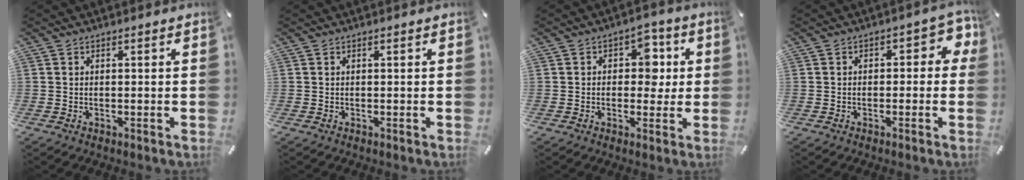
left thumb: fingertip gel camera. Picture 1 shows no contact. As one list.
[{"total": 0.0}, {"total": 7.4, "force": [0.7, 5.7, 4.7], "torque": [-0.053, 0.002, 0.004]}, {"total": 4.8, "force": [-0.2, 3.0, 3.7], "torque": [-0.048, 0.010, -0.011]}]